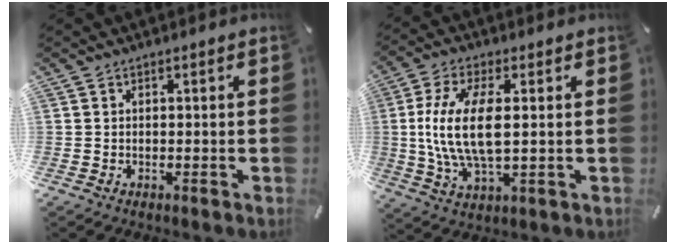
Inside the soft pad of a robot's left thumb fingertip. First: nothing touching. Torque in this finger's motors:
{"motor_torque": [0.38, 0.92, 1.73, -0.16, 0.72]}